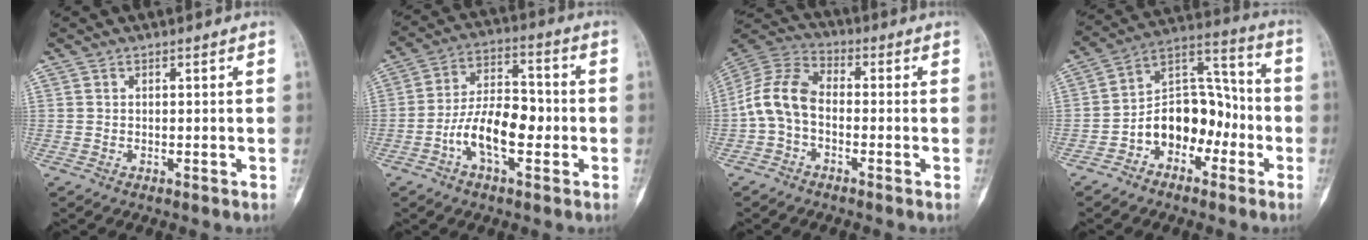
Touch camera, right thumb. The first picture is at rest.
{"total": 12.0, "force": [-3.3, 6.0, 9.8], "torque": [-0.161, 0.036, -0.064]}
{"total": 9.7, "force": [-1.8, 6.2, 7.3], "torque": [-0.147, 0.032, -0.048]}
{"total": 13.3, "force": [-4.7, 9.2, 8.4], "torque": [-0.099, 0.071, -0.087]}